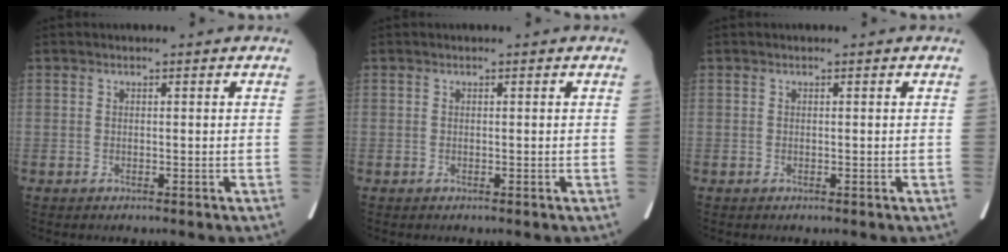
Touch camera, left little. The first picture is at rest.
{"total": 0.0}
{"total": 0.0}